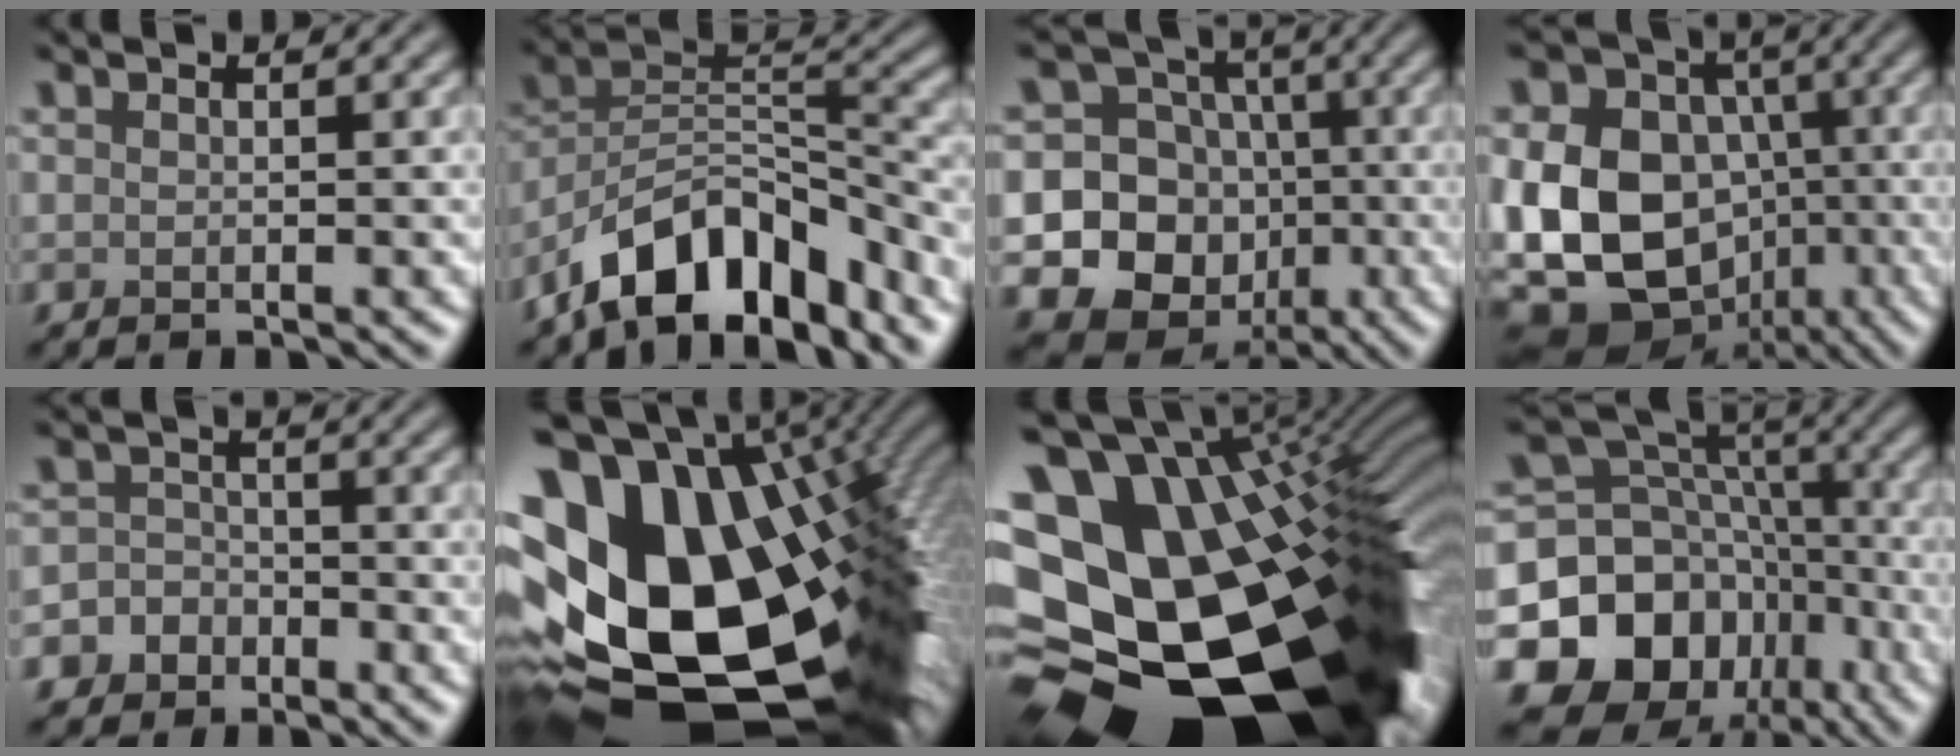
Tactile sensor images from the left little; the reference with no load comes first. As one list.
[{"total": 10.8, "force": [-7.7, 4.8, 5.9], "torque": [-0.082, 0.010, -0.150]}, {"total": 16.8, "force": [-4.3, 15.7, 4.0], "torque": [-0.116, -0.016, -0.078]}, {"total": 16.5, "force": [-2.9, 12.9, 9.9], "torque": [-0.194, -0.008, -0.050]}, {"total": 4.7, "force": [-2.8, 3.7, 0.4], "torque": [0.021, -0.005, -0.066]}, {"total": 21.4, "force": [-0.9, 13.5, 16.5], "torque": [-0.323, -0.065, 0.031]}, {"total": 22.0, "force": [-4.6, 15.1, 15.3], "torque": [-0.250, -0.009, -0.075]}, {"total": 14.2, "force": [-6.0, 11.3, 6.0], "torque": [-0.126, 0.014, -0.113]}]